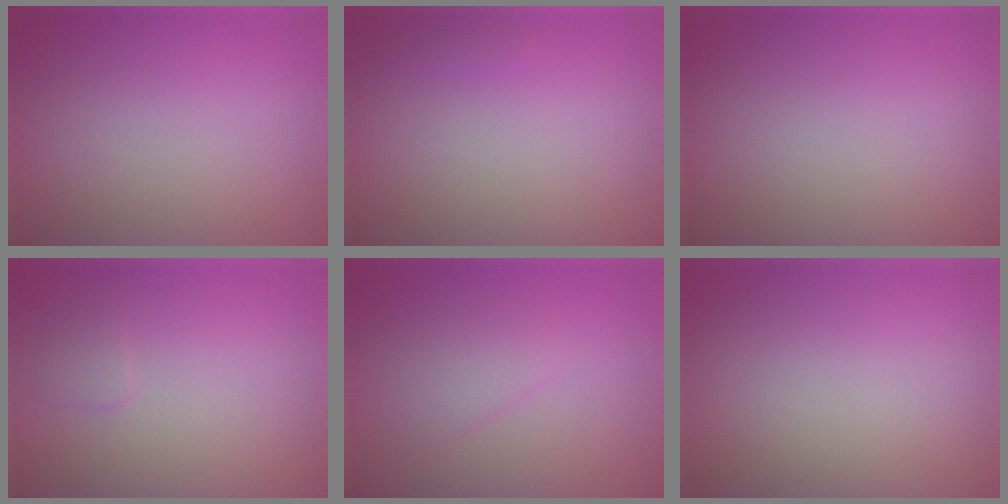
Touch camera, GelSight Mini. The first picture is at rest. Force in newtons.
{"total": 0.7, "press": 0.7, "slide": 0.1}
{"total": 0.0}
{"total": 0.8, "press": 0.8, "slide": 0.1}
{"total": 1.8, "press": 1.8, "slide": 0.1}
{"total": 0.0}